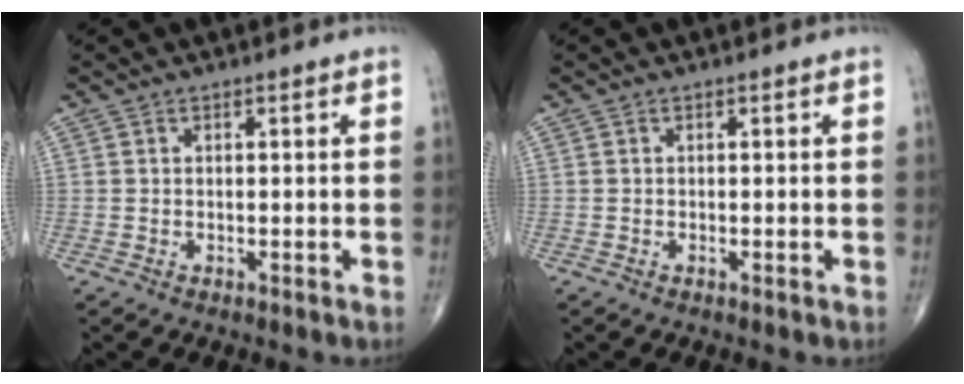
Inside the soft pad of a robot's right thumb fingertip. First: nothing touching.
{"total": 0.0}